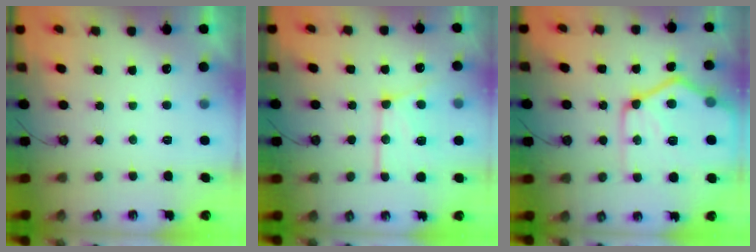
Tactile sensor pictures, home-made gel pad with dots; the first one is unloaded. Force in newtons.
{"total": 16.9, "press": 16.8, "slide": 1.6}
{"total": 21.2, "press": 21.1, "slide": 2.6}